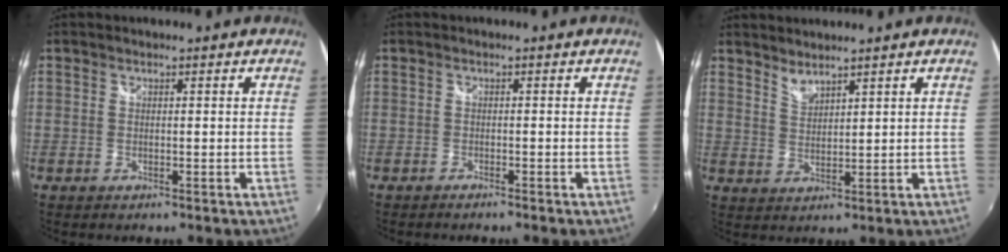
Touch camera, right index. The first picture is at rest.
{"total": 1.0, "force": [-0.9, 0.2, 0.4], "torque": [-0.013, -0.003, -0.019]}
{"total": 3.0, "force": [2.8, 0.4, 0.9], "torque": [-0.013, -0.001, 0.051]}